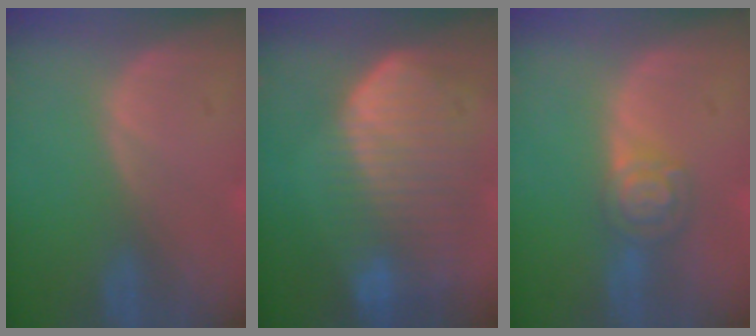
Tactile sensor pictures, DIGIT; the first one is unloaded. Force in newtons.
{"total": 10.5, "press": 9.1, "slide": 5.1}
{"total": 5.1, "press": 4.4, "slide": 2.5}